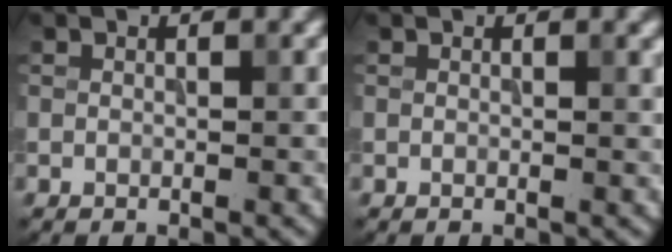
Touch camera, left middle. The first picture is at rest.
{"total": 0.6, "force": [0.4, 0.1, 0.5], "torque": [-0.009, -0.001, 0.007]}